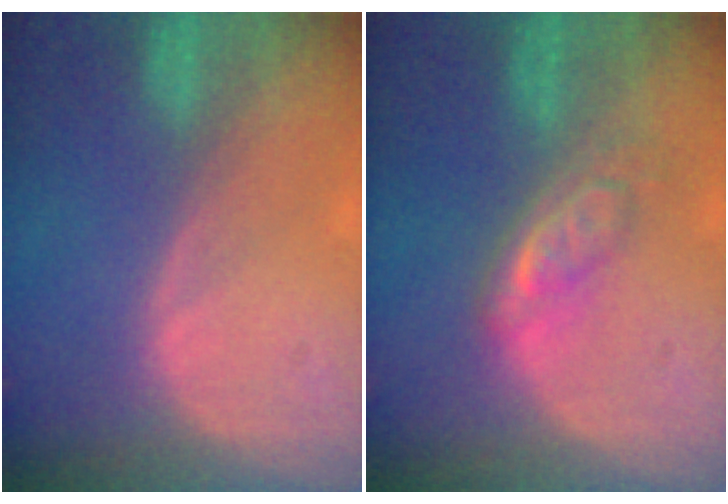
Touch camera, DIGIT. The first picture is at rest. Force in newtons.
{"total": 5.3, "press": 4.6, "slide": 2.7}